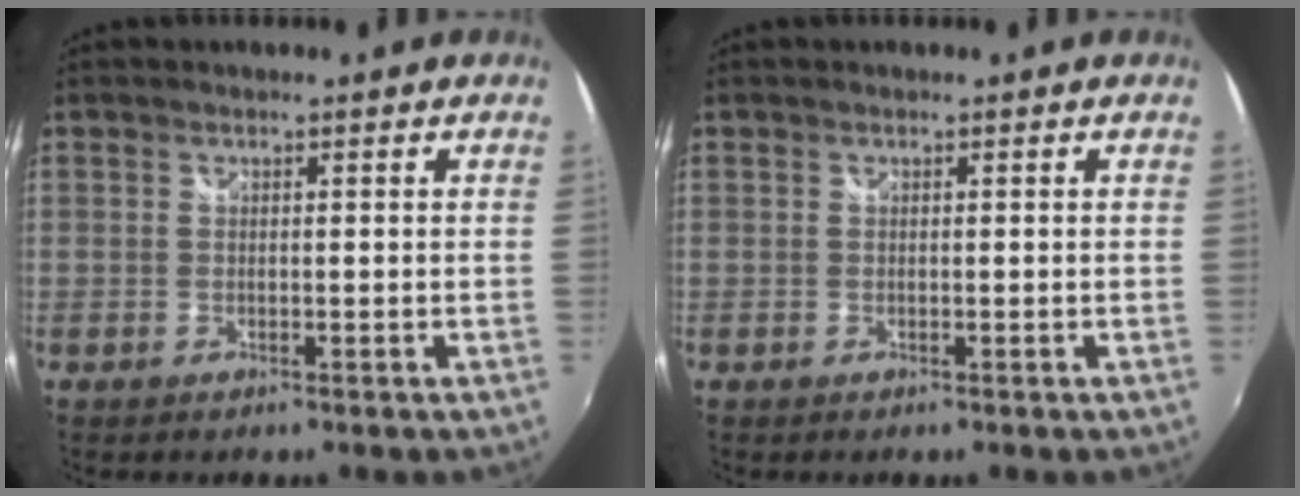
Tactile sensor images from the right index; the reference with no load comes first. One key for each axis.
{"total": 0.0}